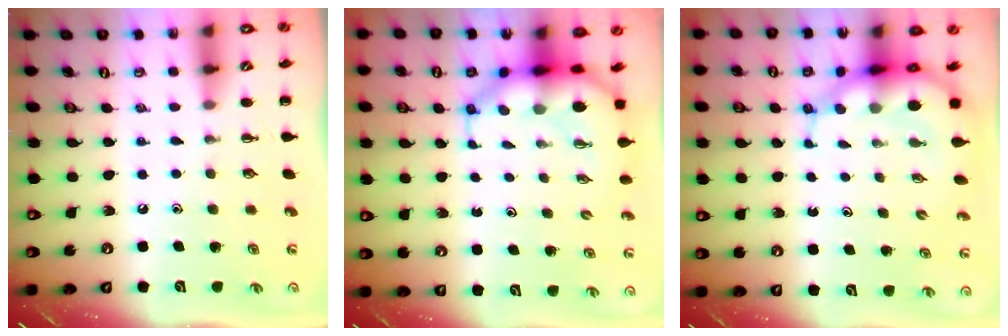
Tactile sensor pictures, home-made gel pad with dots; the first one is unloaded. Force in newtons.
{"total": 8.0, "press": 7.7, "slide": 2.1}
{"total": 8.1, "press": 7.7, "slide": 2.4}